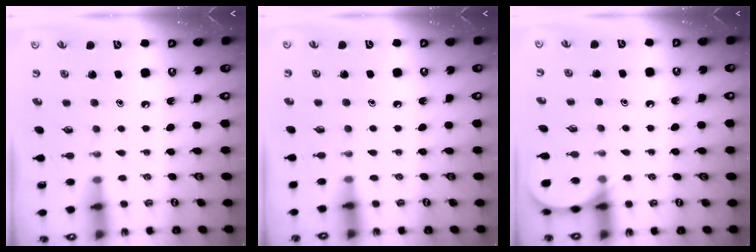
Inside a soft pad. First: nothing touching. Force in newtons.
{"total": 3.1, "press": 3.1, "slide": 0.6}
{"total": 6.1, "press": 6.0, "slide": 0.7}